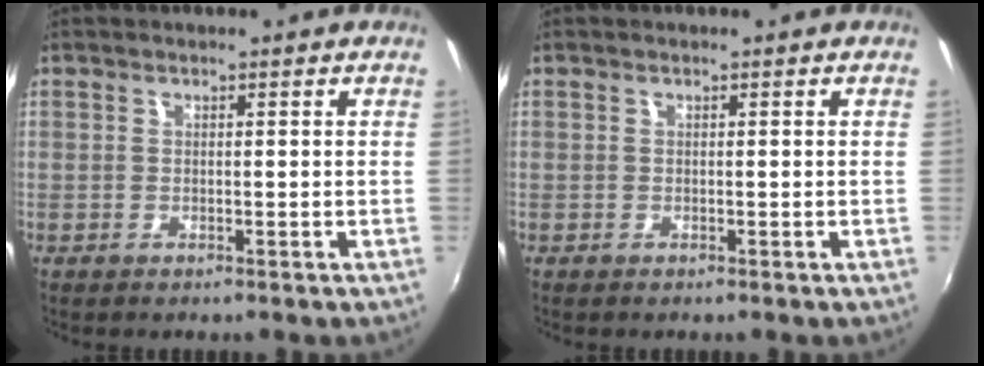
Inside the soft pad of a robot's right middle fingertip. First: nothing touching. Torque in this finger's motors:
{"motor_torque": [0.22, -0.06, 0.05, 0.01]}